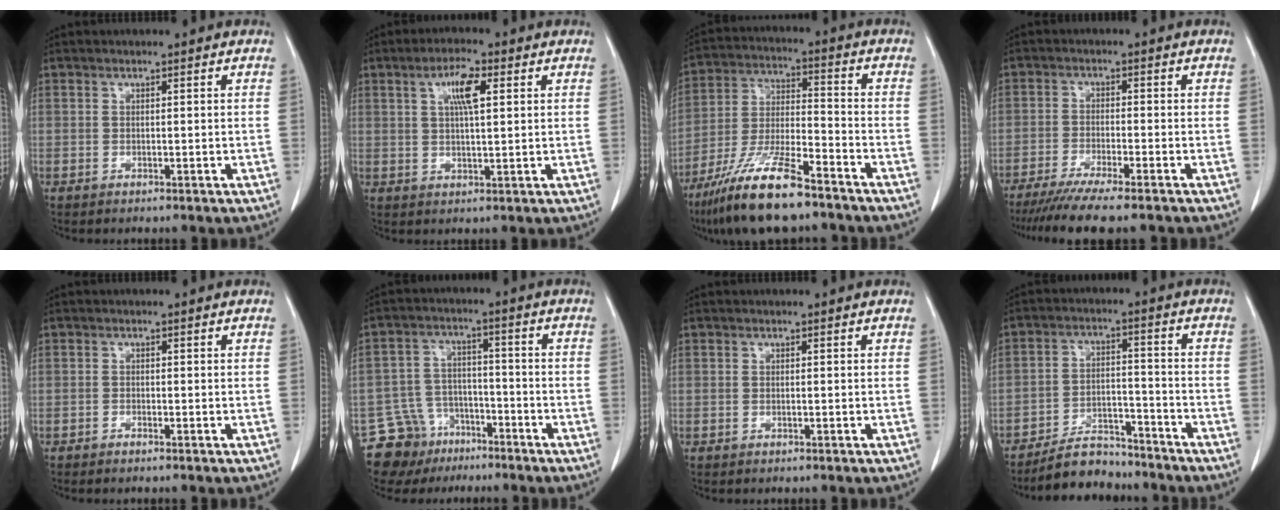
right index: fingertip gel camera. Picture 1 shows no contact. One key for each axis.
{"total": 5.7, "fx": 2.1, "fy": 1.2, "fz": 5.2, "tx": -0.096, "ty": 0.005, "tz": 0.037}
{"total": 14.6, "fx": -10.6, "fy": 2.4, "fz": 9.8, "tx": -0.199, "ty": -0.022, "tz": -0.194}
{"total": 10.4, "fx": -8.7, "fy": 0.1, "fz": 5.8, "tx": -0.078, "ty": -0.026, "tz": -0.136}
{"total": 0.7, "fx": -0.6, "fy": 0.1, "fz": 0.3, "tx": -0.008, "ty": -0.001, "tz": -0.010}
{"total": 9.4, "fx": -6.5, "fy": 6.8, "fz": 0.3, "tx": -0.008, "ty": 0.041, "tz": -0.104}
{"total": 0.0}
{"total": 8.0, "fx": -7.2, "fy": 2.8, "fz": 1.8, "tx": -0.032, "ty": 0.008, "tz": -0.125}